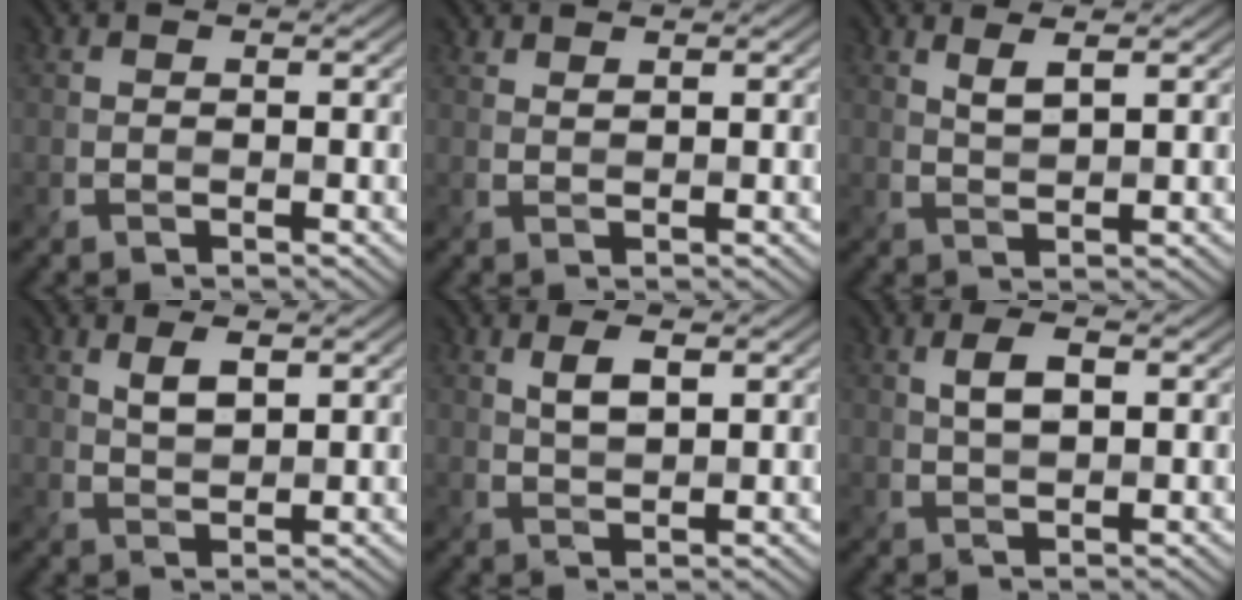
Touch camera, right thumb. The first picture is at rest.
{"total": 1.1, "force": [1.1, 0.0, 0.4], "torque": [-0.014, -0.001, 0.025]}
{"total": 2.3, "force": [1.5, 0.2, 1.8], "torque": [-0.041, 0.001, 0.036]}
{"total": 2.8, "force": [1.5, 1.0, 2.2], "torque": [-0.049, -0.003, 0.031]}
{"total": 3.0, "force": [1.2, 1.0, 2.5], "torque": [-0.053, -0.001, 0.026]}
{"total": 2.9, "force": [0.7, 1.1, 2.6], "torque": [-0.054, 0.003, 0.016]}